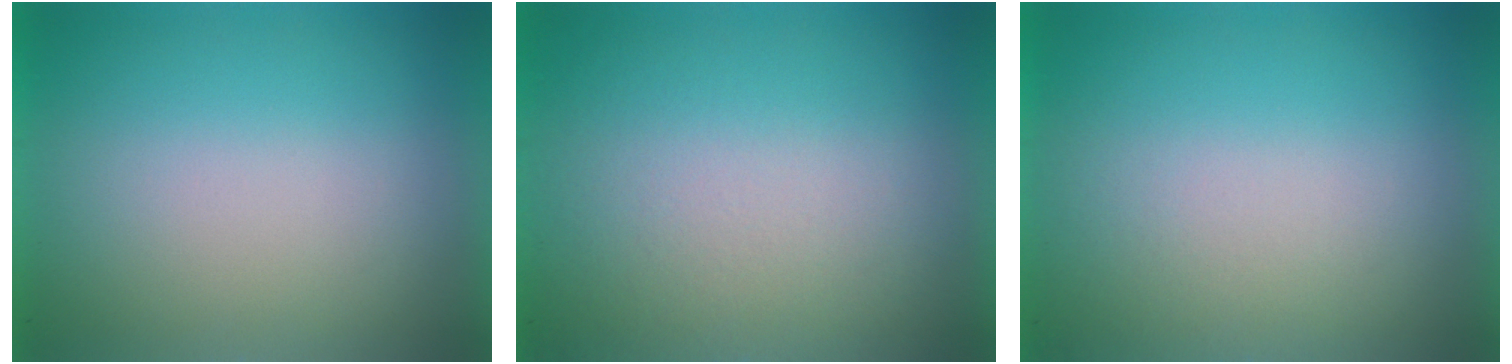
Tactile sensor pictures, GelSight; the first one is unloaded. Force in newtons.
{"total": 3.8}
{"total": 2.0}